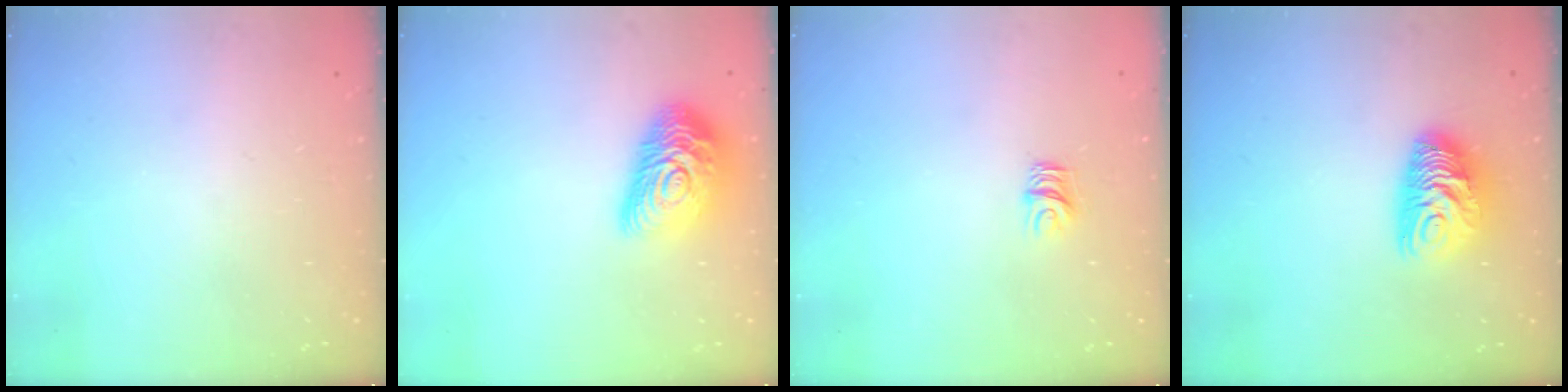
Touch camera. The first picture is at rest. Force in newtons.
{"total": 16.0, "press": 15.9, "slide": 1.0}
{"total": 4.7, "press": 4.7, "slide": 0.5}
{"total": 10.2, "press": 10.2, "slide": 0.3}